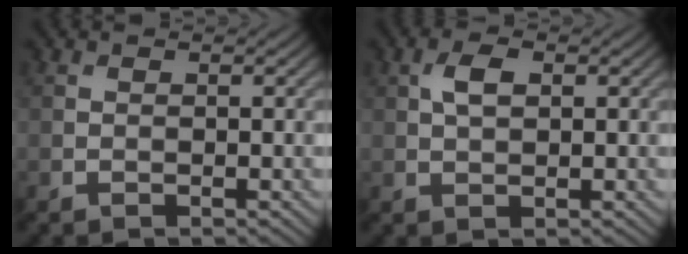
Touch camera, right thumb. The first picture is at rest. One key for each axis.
{"total": 2.8, "fx": 0.7, "fy": 1.5, "fz": 2.3, "tx": -0.049, "ty": 0.003, "tz": 0.012}